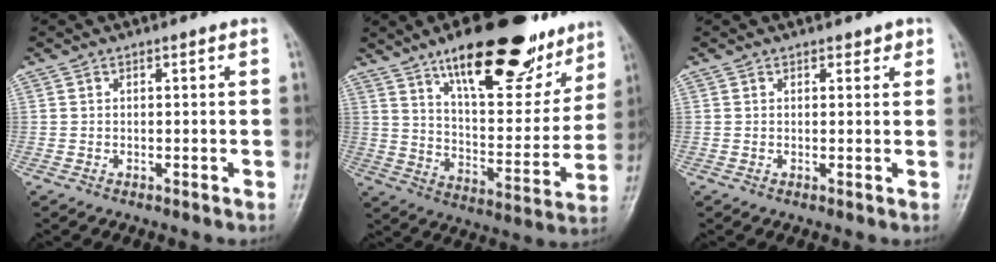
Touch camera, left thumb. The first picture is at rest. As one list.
[{"total": 25.2, "force": [16.3, 9.6, 16.7], "torque": [-0.191, -0.058, 0.248]}, {"total": 1.6, "force": [1.1, 1.0, 0.6], "torque": [0.008, -0.005, 0.009]}]